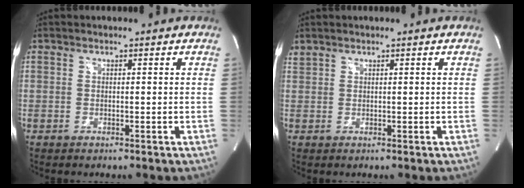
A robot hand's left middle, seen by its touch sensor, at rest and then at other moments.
{"total": 0.9, "force": [0.9, 0.2, 0.0], "torque": [-0.011, 0.012, 0.025]}